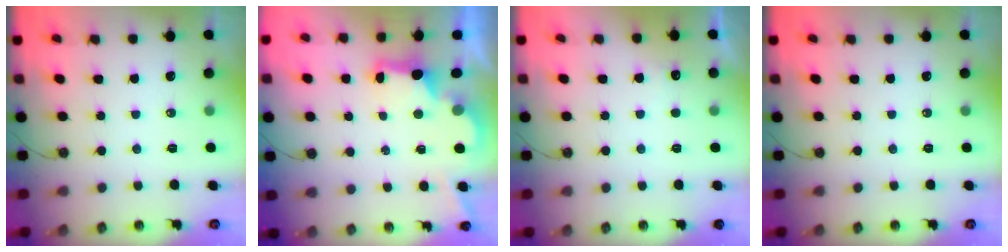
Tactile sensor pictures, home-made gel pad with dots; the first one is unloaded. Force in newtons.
{"total": 2.8, "press": 2.7, "slide": 0.9}
{"total": 4.2, "press": 4.0, "slide": 1.3}
{"total": 0.0}